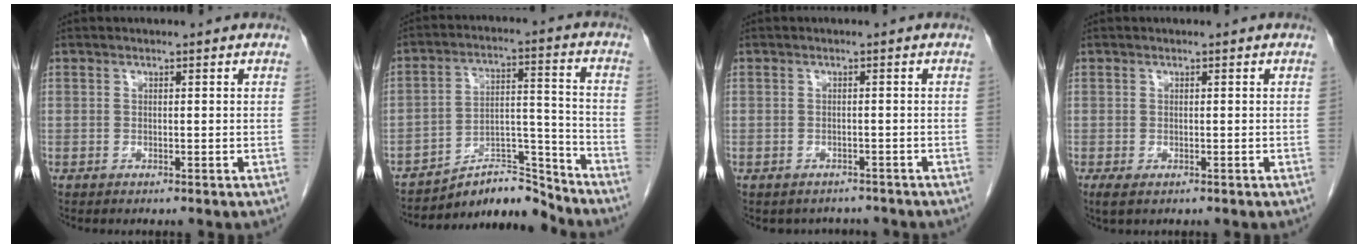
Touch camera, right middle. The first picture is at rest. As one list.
[{"total": 9.2, "force": [-9.1, 1.3, 1.2], "torque": [-0.014, 0.052, -0.155]}, {"total": 3.4, "force": [-2.9, 1.6, 0.0], "torque": [0.000, 0.008, -0.039]}, {"total": 1.7, "force": [-0.9, 0.8, 1.2], "torque": [-0.022, -0.005, -0.009]}]